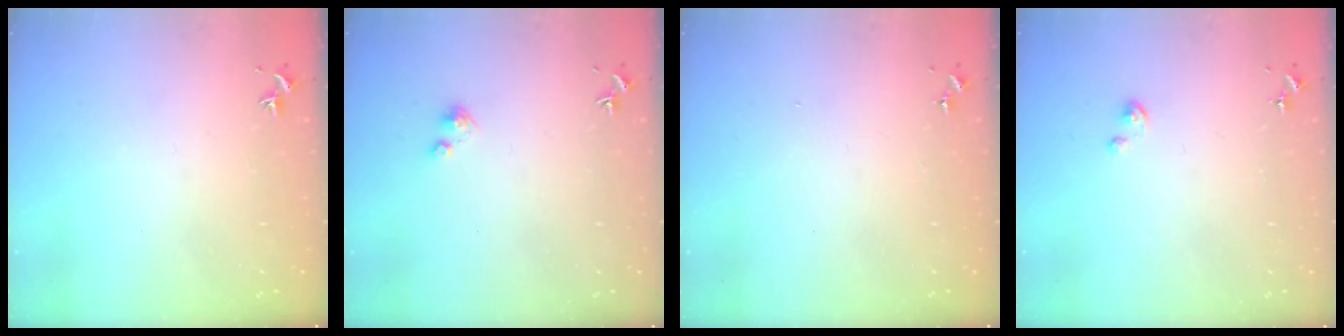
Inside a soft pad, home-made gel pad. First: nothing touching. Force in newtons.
{"total": 3.0, "press": 3.0, "slide": 0.3}
{"total": 0.0}
{"total": 1.1, "press": 1.1, "slide": 0.2}